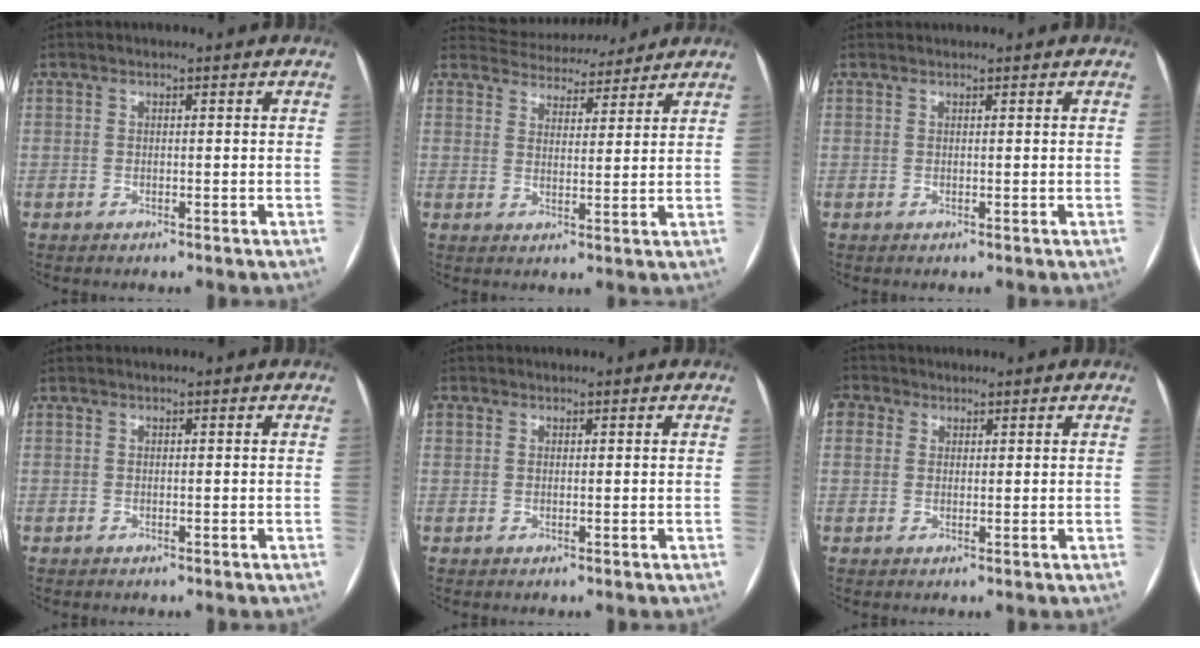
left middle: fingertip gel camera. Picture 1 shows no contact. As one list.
[{"total": 9.6, "force": [9.1, 2.6, 1.5], "torque": [-0.019, 0.014, 0.129]}, {"total": 0.7, "force": [0.7, 0.1, 0.0], "torque": [-0.004, 0.016, 0.016]}, {"total": 0.0}, {"total": 1.7, "force": [0.7, 1.5, 0.4], "torque": [-0.007, 0.007, 0.012]}, {"total": 4.1, "force": [2.0, 3.3, 1.4], "torque": [-0.039, 0.020, 0.039]}]